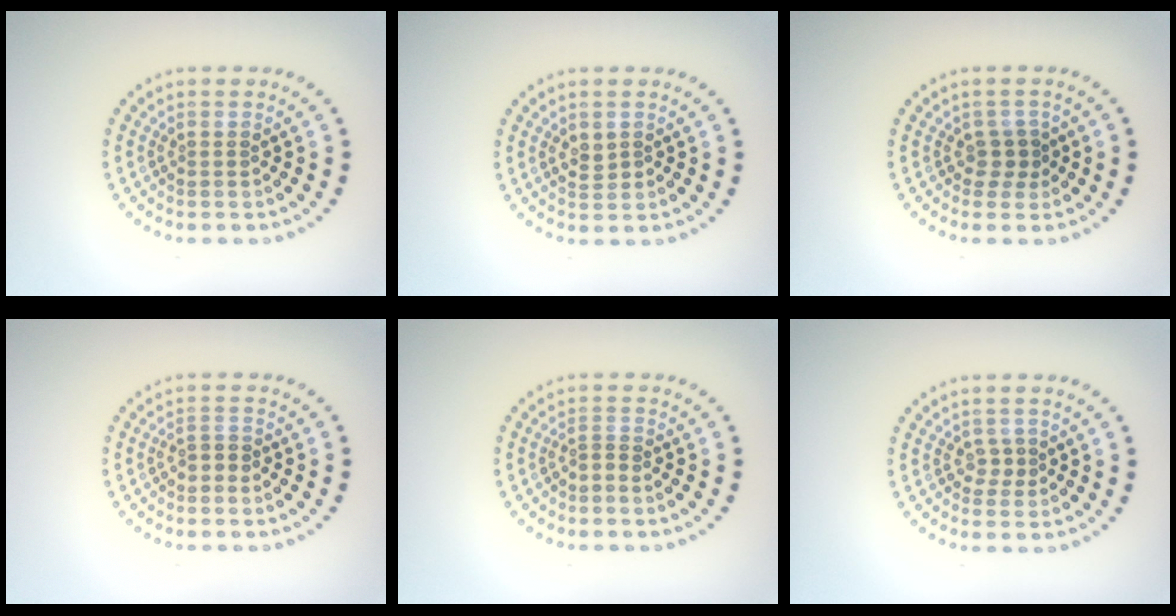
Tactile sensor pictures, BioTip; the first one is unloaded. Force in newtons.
{"total": 1.5, "press": 1.4, "slide": 0.4}
{"total": 1.8, "press": 1.4, "slide": 1.1}
{"total": 1.1, "press": 0.9, "slide": 0.7}
{"total": 0.8, "press": 0.3, "slide": 0.8}
{"total": 1.2, "press": 0.9, "slide": 0.8}